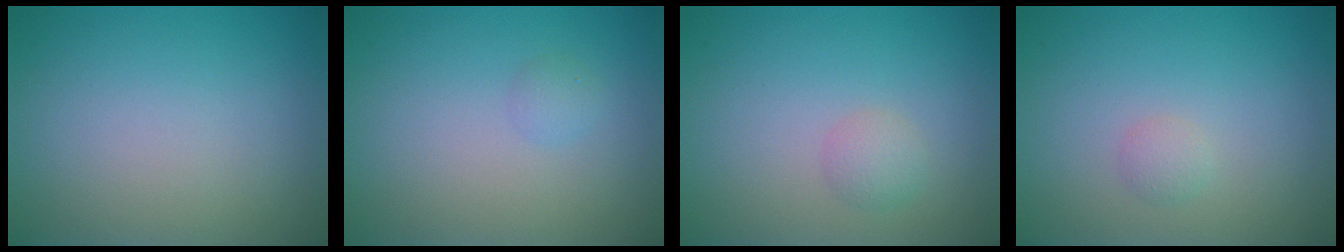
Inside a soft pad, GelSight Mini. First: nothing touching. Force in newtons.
{"total": 0.9, "press": 0.9, "slide": 0.0}
{"total": 1.4, "press": 1.4, "slide": 0.0}
{"total": 0.9, "press": 0.9, "slide": 0.0}